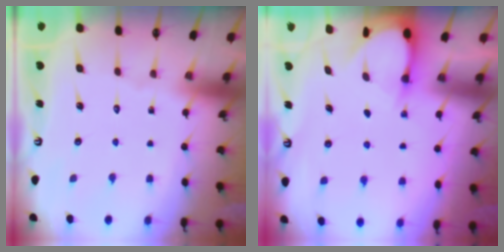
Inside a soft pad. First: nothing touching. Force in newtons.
{"total": 3.2, "press": 3.2, "slide": 0.4}